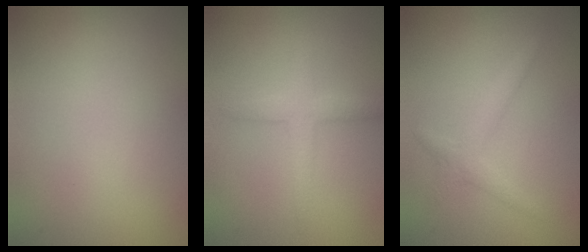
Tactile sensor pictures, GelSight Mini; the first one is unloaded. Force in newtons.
{"total": 2.4, "press": 2.4, "slide": 0.0}
{"total": 1.7, "press": 1.7, "slide": 0.1}